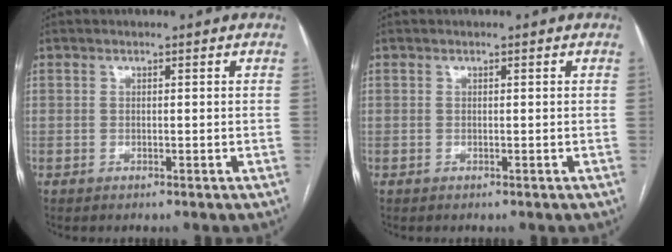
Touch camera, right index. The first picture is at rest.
{"total": 0.0}